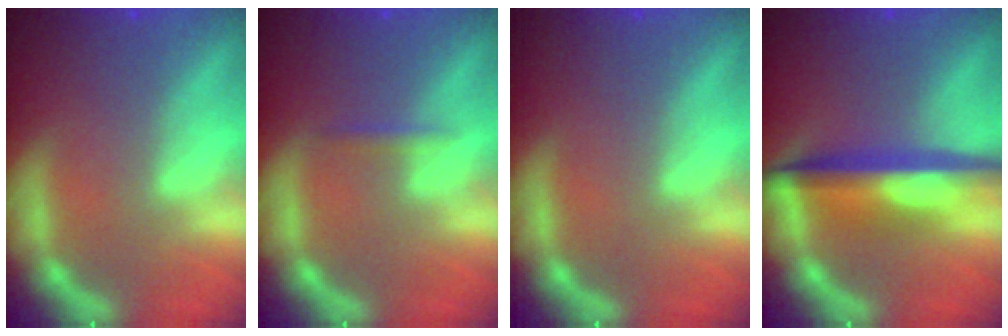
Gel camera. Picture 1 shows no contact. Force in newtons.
{"total": 0.9}
{"total": 0.0}
{"total": 6.6}